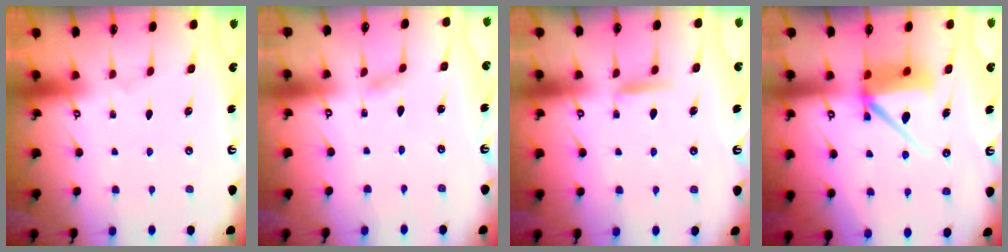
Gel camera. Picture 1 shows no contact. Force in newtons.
{"total": 3.0, "press": 3.0, "slide": 0.3}
{"total": 7.6, "press": 7.5, "slide": 0.8}
{"total": 10.6, "press": 10.6, "slide": 1.2}